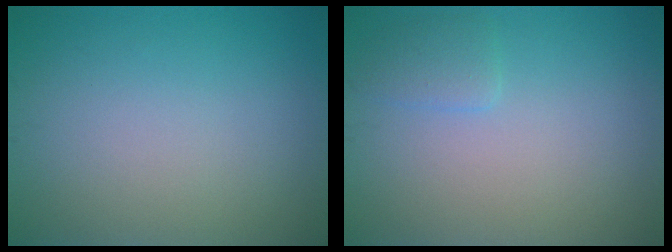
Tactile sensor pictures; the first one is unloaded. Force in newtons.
{"total": 1.4, "press": 1.4, "slide": 0.1}